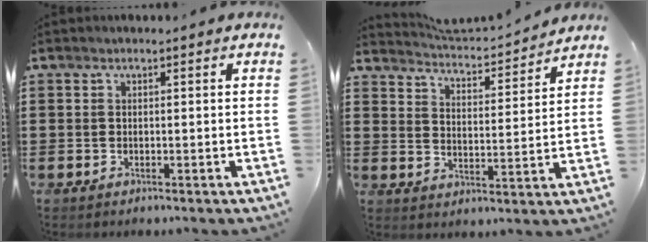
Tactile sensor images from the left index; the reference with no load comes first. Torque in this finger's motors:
{"motor_torque": [2.13, -0.01, -0.10, 0.01]}